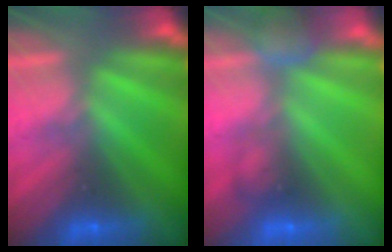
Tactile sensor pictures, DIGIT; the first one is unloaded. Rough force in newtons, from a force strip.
{"total": 2.5}